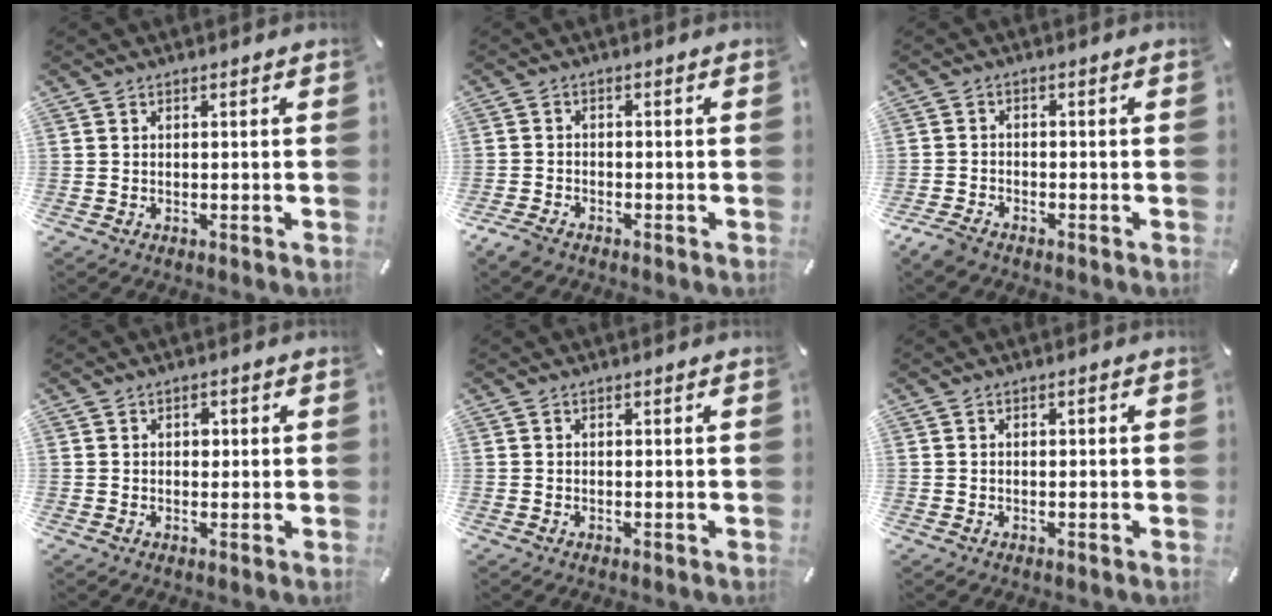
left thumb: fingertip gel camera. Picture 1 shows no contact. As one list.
[{"total": 2.8, "force": [-2.2, 1.3, 1.1], "torque": [-0.038, 0.004, -0.049]}, {"total": 3.4, "force": [-2.8, 1.3, 1.3], "torque": [-0.039, 0.008, -0.059]}, {"total": 1.8, "force": [0.4, 1.4, 1.1], "torque": [0.000, -0.002, -0.001]}, {"total": 0.0}, {"total": 0.7, "force": [0.0, 0.5, 0.6], "torque": [-0.012, 0.002, -0.002]}]